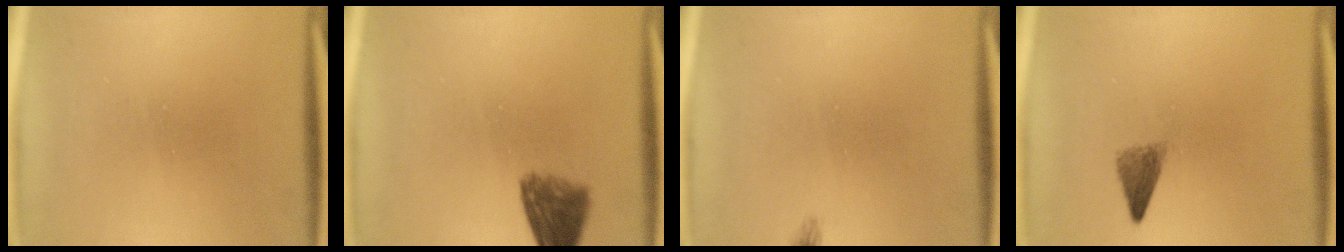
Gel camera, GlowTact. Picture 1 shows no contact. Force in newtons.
{"total": 5.8}
{"total": 0.9}
{"total": 2.5}